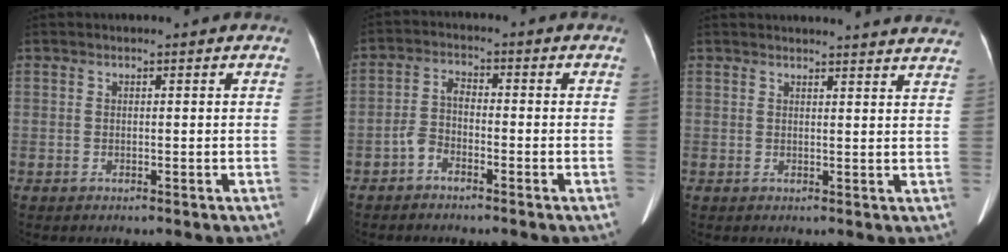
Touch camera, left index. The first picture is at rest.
{"total": 3.2, "force": [-2.1, 1.4, 2.0], "torque": [-0.049, 0.008, -0.044]}
{"total": 19.5, "force": [18.9, 1.7, 4.3], "torque": [-0.044, -0.032, 0.208]}